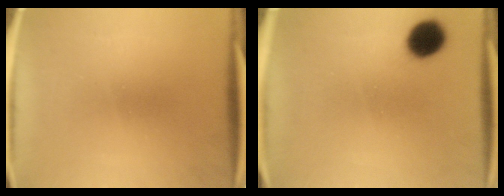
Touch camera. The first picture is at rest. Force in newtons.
{"total": 8.1}